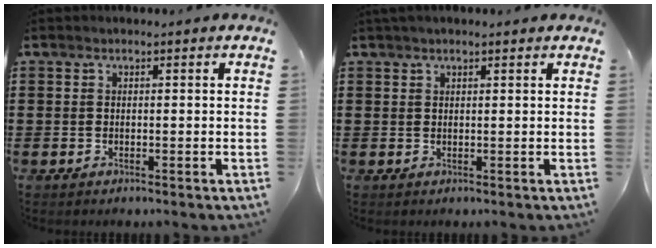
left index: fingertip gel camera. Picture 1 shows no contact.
{"total": 1.2, "force": [1.0, 0.2, 0.6], "torque": [-0.014, 0.002, 0.018]}